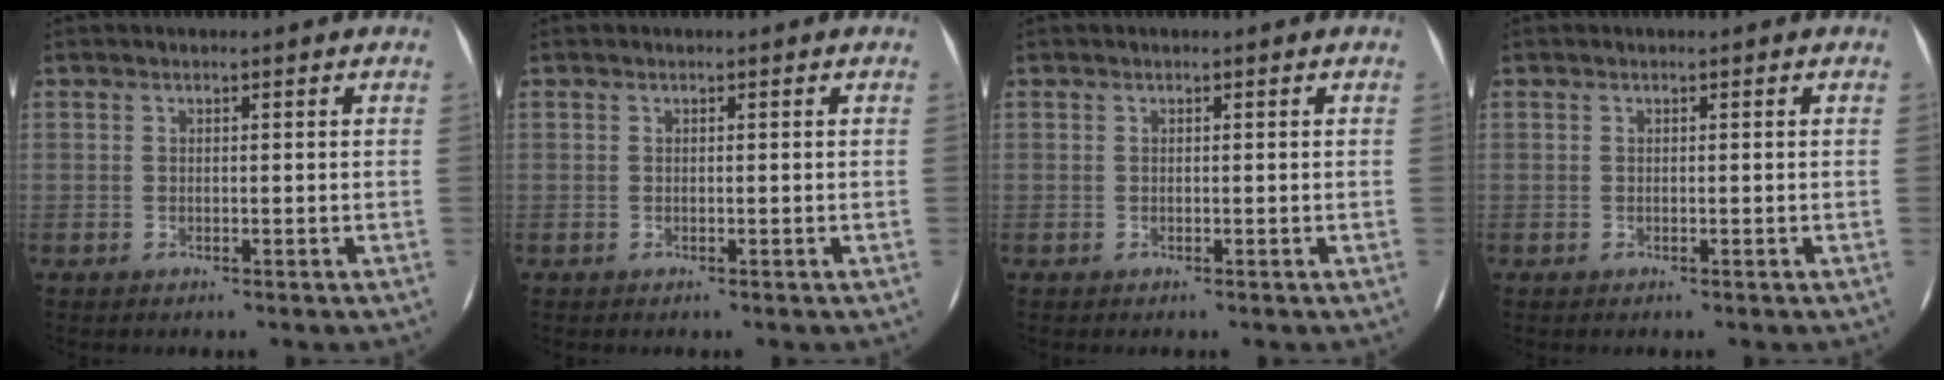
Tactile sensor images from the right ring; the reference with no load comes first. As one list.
[{"total": 0.0}, {"total": 0.0}, {"total": 0.0}]